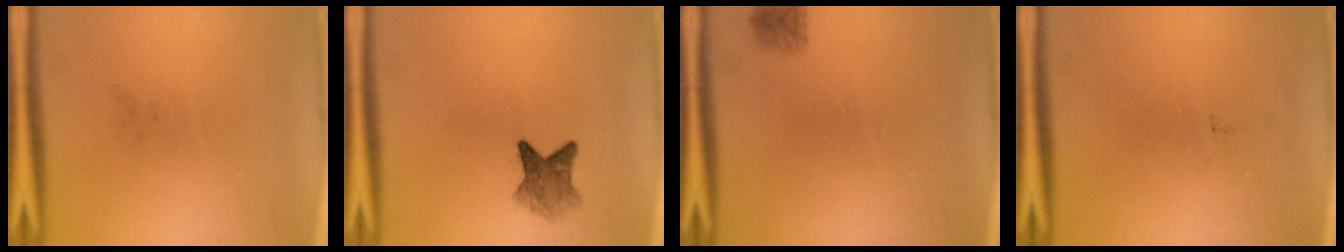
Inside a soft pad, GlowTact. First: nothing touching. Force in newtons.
{"total": 4.2}
{"total": 1.6}
{"total": 0.0}